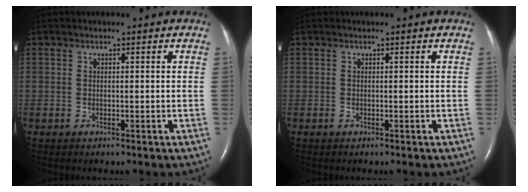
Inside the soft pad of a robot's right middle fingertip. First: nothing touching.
{"total": 0.0}